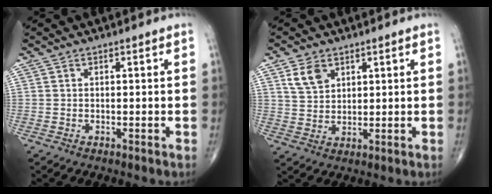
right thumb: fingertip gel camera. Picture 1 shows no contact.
{"total": 5.2, "force": [2.8, 3.5, 2.7], "torque": [-0.037, -0.013, 0.058]}